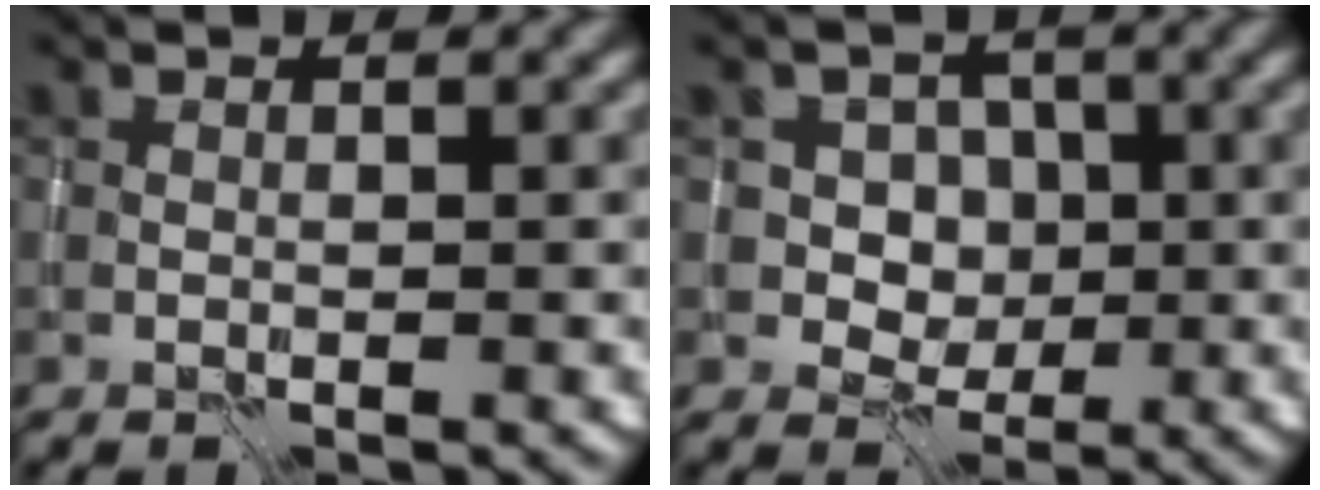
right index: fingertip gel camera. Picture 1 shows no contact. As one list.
[{"total": 3.7, "force": [0.4, 3.3, 1.6], "torque": [-0.009, -0.004, 0.000]}]